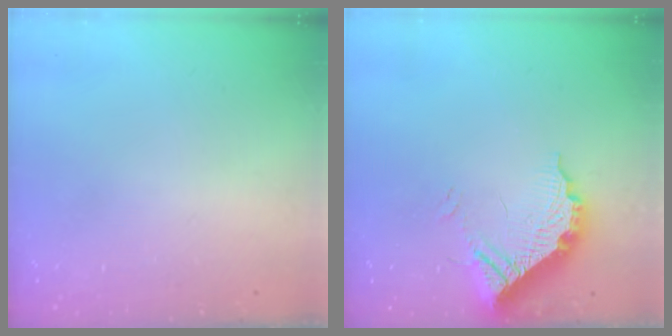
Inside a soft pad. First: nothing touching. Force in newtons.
{"total": 13.0, "press": 12.9, "slide": 1.1}